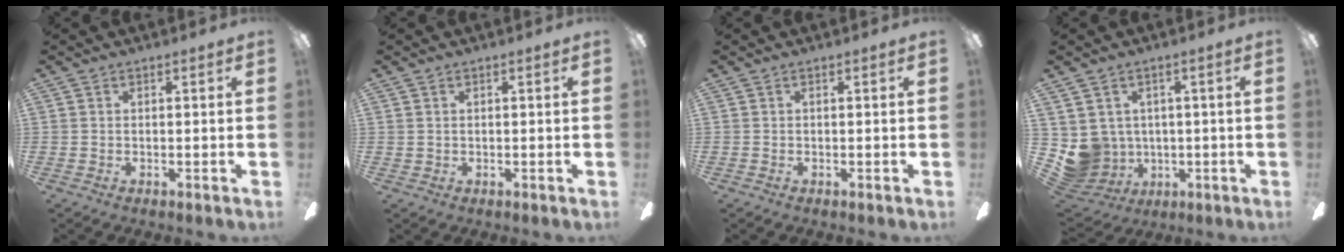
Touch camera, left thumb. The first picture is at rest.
{"total": 0.7, "force": [0.4, 0.6, 0.2], "torque": [-0.004, 0.004, 0.006]}
{"total": 0.0}
{"total": 7.0, "force": [0.6, 7.0, 0.9], "torque": [-0.067, -0.013, 0.019]}